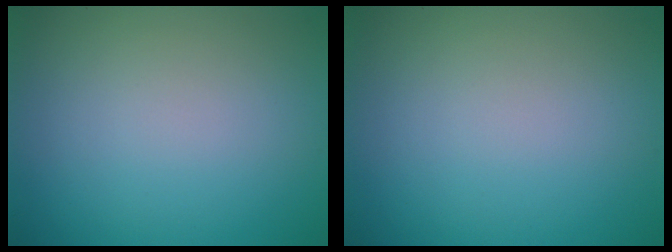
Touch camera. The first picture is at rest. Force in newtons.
{"total": 0.0}